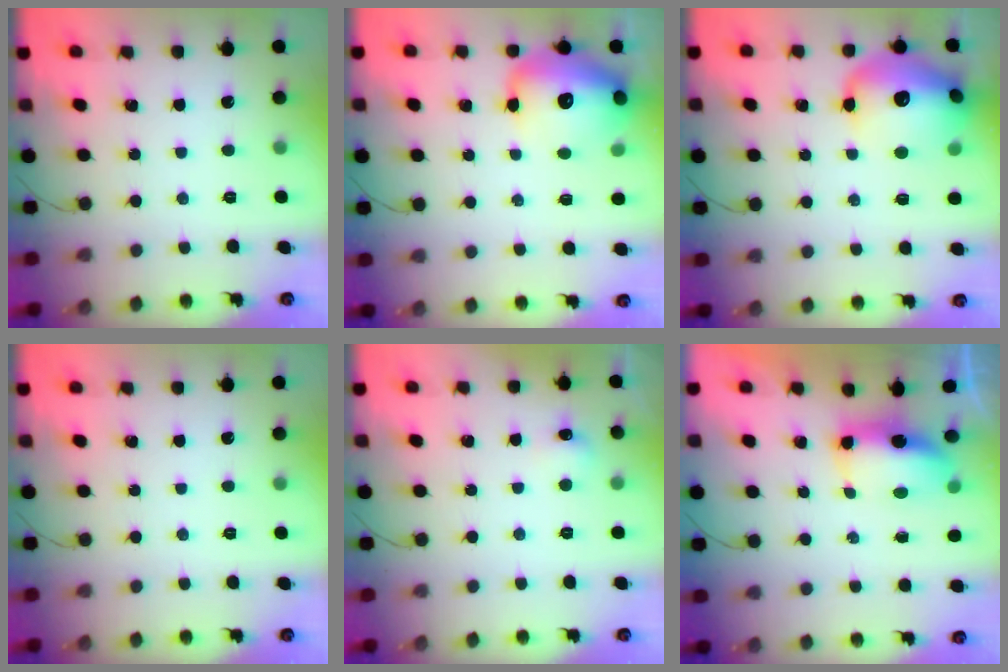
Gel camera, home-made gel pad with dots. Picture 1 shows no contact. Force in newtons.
{"total": 18.3, "press": 18.1, "slide": 2.9}
{"total": 18.5, "press": 18.4, "slide": 2.3}
{"total": 0.0}
{"total": 5.1, "press": 4.9, "slide": 1.3}
{"total": 7.1, "press": 7.0, "slide": 1.1}